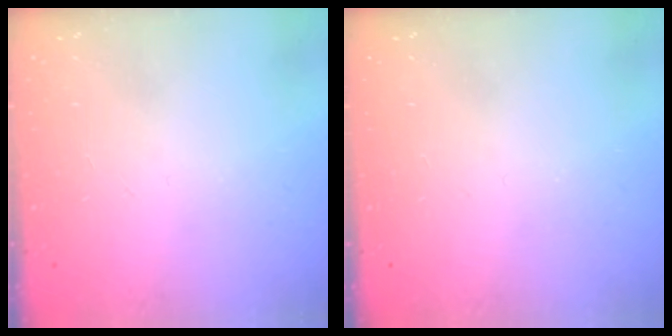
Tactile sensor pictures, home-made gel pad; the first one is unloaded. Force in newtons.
{"total": 0.0}